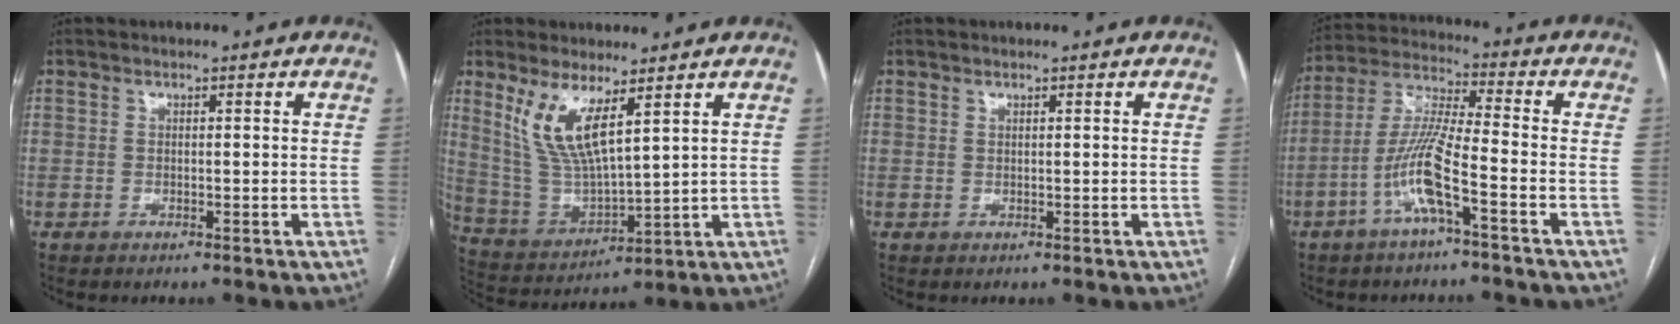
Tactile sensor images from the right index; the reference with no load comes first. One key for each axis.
{"total": 10.2, "fx": 5.4, "fy": 2.1, "fz": 8.4, "tx": -0.184, "ty": -0.011, "tz": 0.121}
{"total": 0.0}
{"total": 10.0, "fx": -4.3, "fy": 0.3, "fz": 9.0, "tx": -0.192, "ty": 0.007, "tz": -0.089}